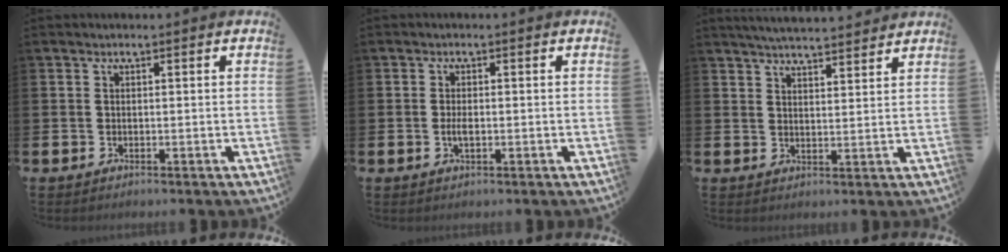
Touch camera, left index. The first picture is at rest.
{"total": 1.7, "force": [-0.2, 0.6, 1.6], "torque": [-0.024, -0.002, -0.006]}
{"total": 4.6, "force": [4.6, 0.1, 0.5], "torque": [-0.020, -0.023, 0.083]}